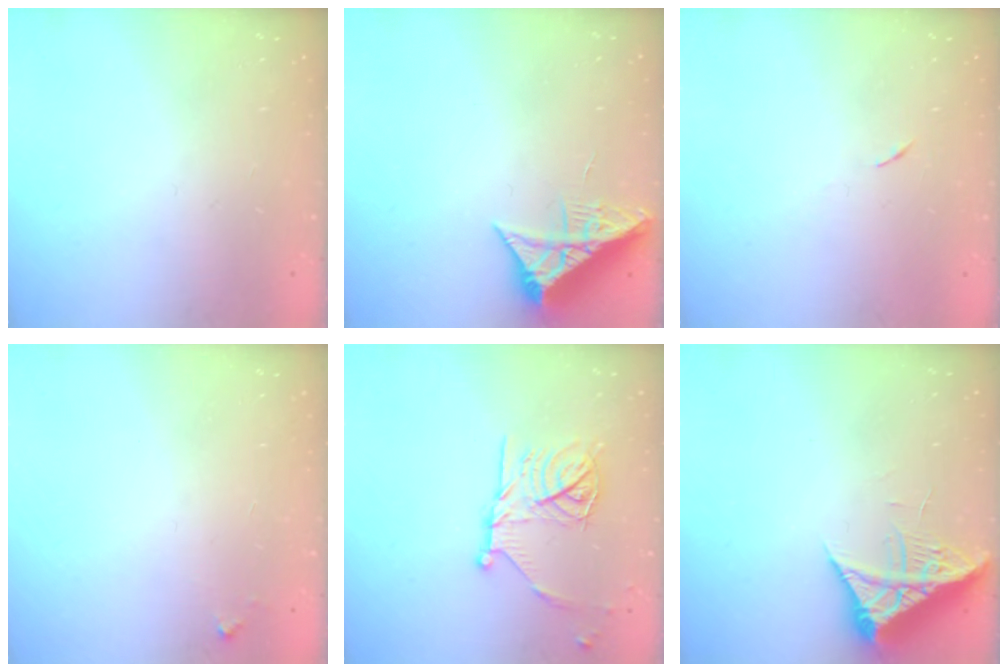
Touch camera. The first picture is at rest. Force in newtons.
{"total": 8.4, "press": 8.4, "slide": 0.5}
{"total": 3.8, "press": 3.7, "slide": 0.7}
{"total": 3.1, "press": 3.1, "slide": 0.1}
{"total": 16.4, "press": 16.4, "slide": 0.9}
{"total": 7.2, "press": 7.2, "slide": 0.8}